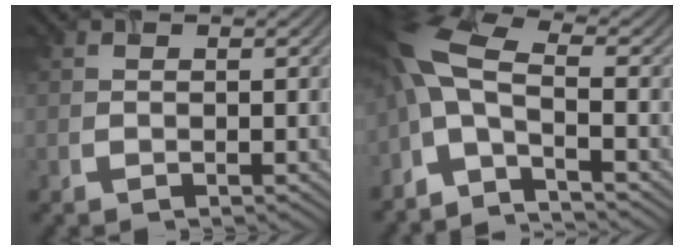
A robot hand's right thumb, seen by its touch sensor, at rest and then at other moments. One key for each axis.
{"total": 7.5, "fx": -3.2, "fy": 2.1, "fz": 6.4, "tx": -0.138, "ty": 0.013, "tz": -0.085}